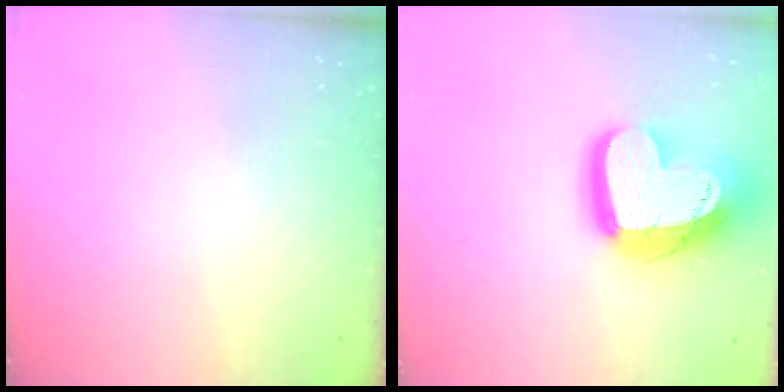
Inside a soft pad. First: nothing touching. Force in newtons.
{"total": 21.6, "press": 21.5, "slide": 1.9}